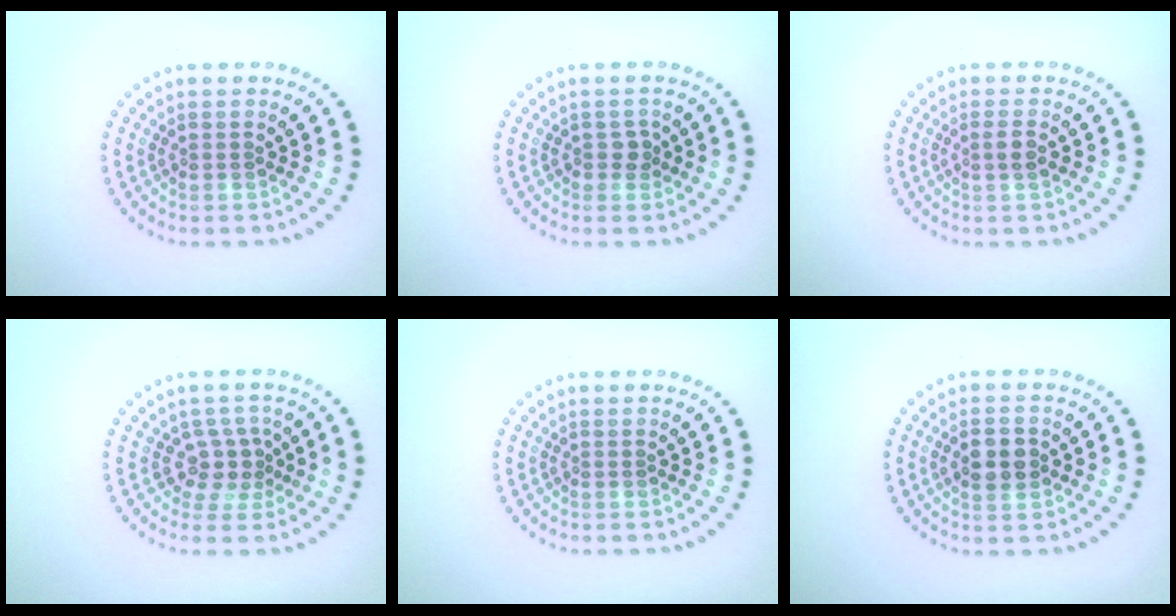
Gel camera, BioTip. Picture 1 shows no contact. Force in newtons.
{"total": 0.9, "press": 0.8, "slide": 0.3}
{"total": 1.2, "press": 1.1, "slide": 0.6}
{"total": 2.8, "press": 2.0, "slide": 2.0}
{"total": 0.0}
{"total": 3.0, "press": 3.0, "slide": 0.2}